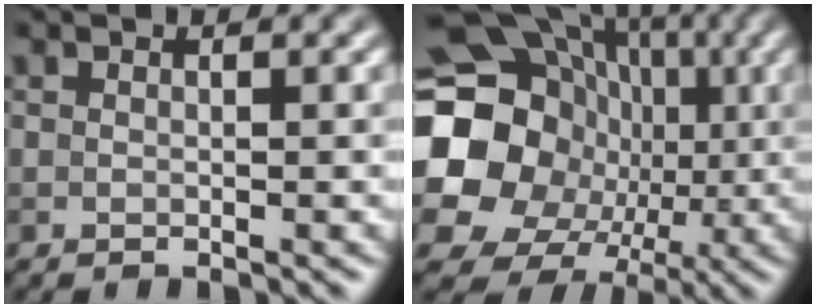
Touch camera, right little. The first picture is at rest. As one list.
[{"total": 21.1, "force": [-0.4, 19.1, 8.8], "torque": [-0.185, 0.004, -0.045]}]